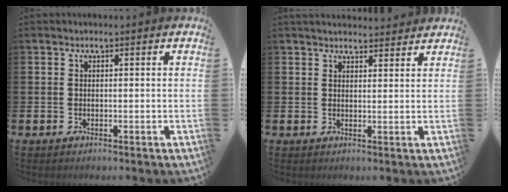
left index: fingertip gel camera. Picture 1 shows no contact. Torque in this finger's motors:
{"motor_torque": [0.92, -1.22, 0.13, 0.01]}